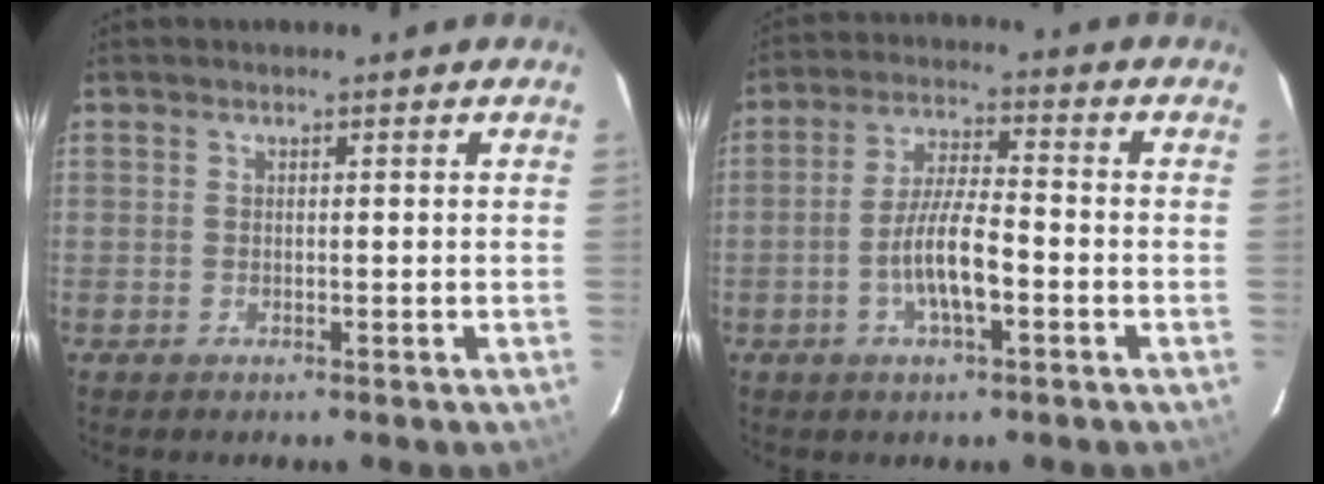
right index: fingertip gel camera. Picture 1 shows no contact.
{"total": 8.3, "force": [-2.8, 1.9, 7.5], "torque": [-0.150, 0.003, -0.052]}